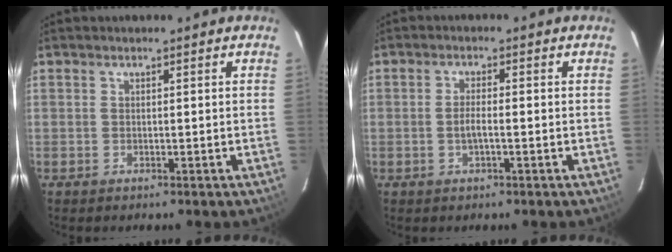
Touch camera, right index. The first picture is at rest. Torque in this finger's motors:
{"motor_torque": [-0.19, 0.22, -0.02, 0.00]}